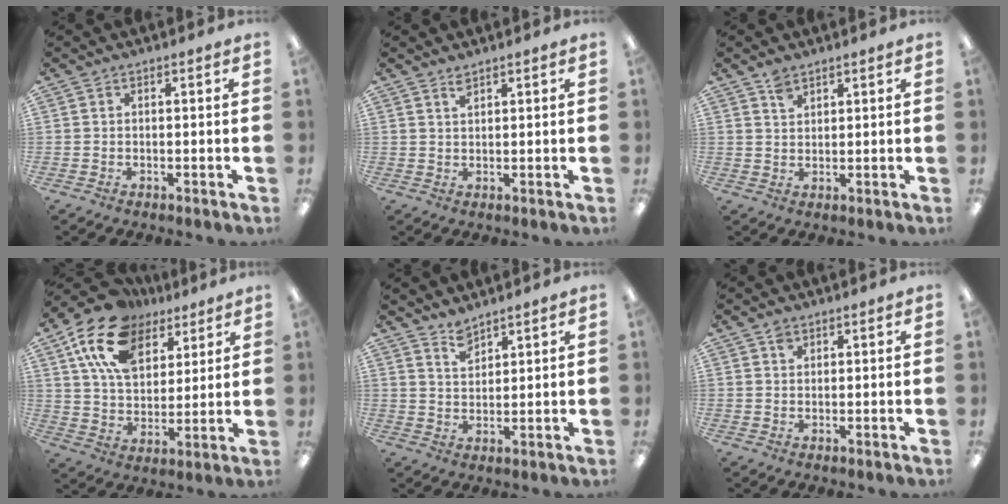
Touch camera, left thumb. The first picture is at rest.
{"total": 1.8, "force": [1.6, 0.4, 0.8], "torque": [-0.010, -0.005, 0.028]}
{"total": 2.7, "force": [2.2, 1.3, 0.9], "torque": [-0.014, -0.007, 0.041]}
{"total": 17.2, "force": [9.9, 10.8, 9.1], "torque": [-0.176, -0.028, 0.186]}
{"total": 4.0, "force": [3.7, 1.3, 0.7], "torque": [-0.013, -0.023, 0.069]}
{"total": 1.8, "force": [1.2, 1.2, 0.5], "torque": [-0.005, -0.005, 0.022]}